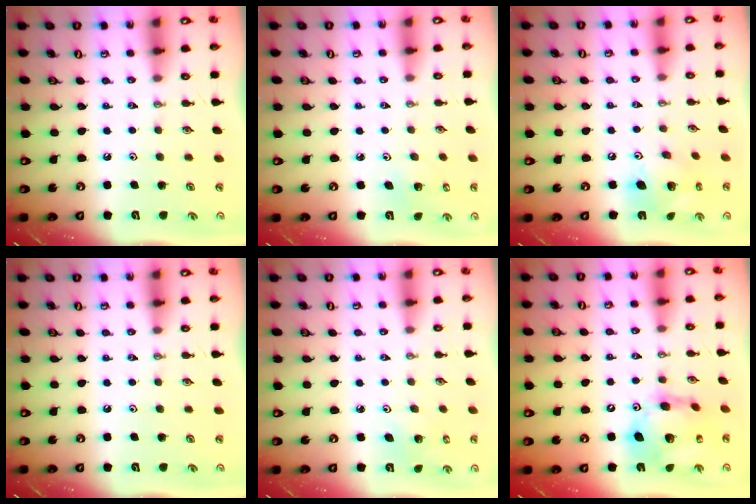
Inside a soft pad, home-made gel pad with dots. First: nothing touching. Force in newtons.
{"total": 2.2, "press": 2.2, "slide": 0.2}
{"total": 12.2, "press": 12.1, "slide": 1.3}
{"total": 0.0}
{"total": 2.7, "press": 2.7, "slide": 0.2}
{"total": 16.3, "press": 16.2, "slide": 1.7}